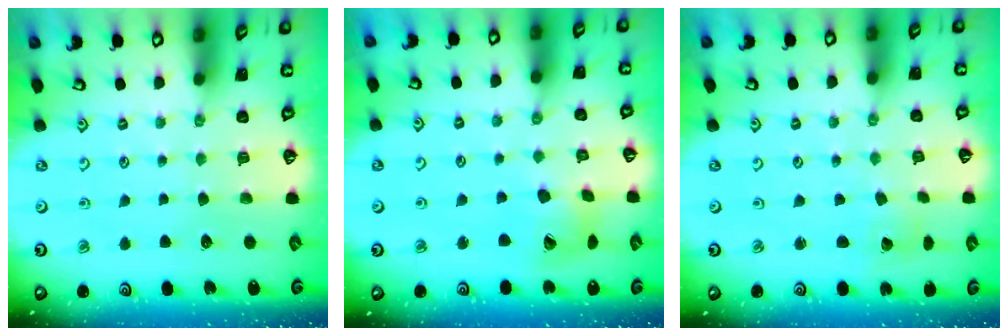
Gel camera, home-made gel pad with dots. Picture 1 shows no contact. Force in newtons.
{"total": 12.4, "press": 12.4, "slide": 1.5}
{"total": 2.3, "press": 2.3, "slide": 0.2}